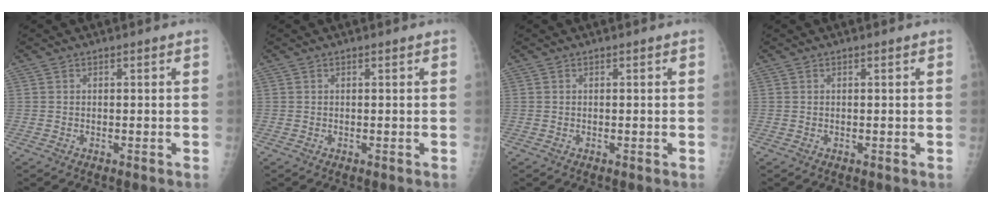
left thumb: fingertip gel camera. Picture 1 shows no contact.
{"total": 0.0}
{"total": 0.0}
{"total": 0.0}